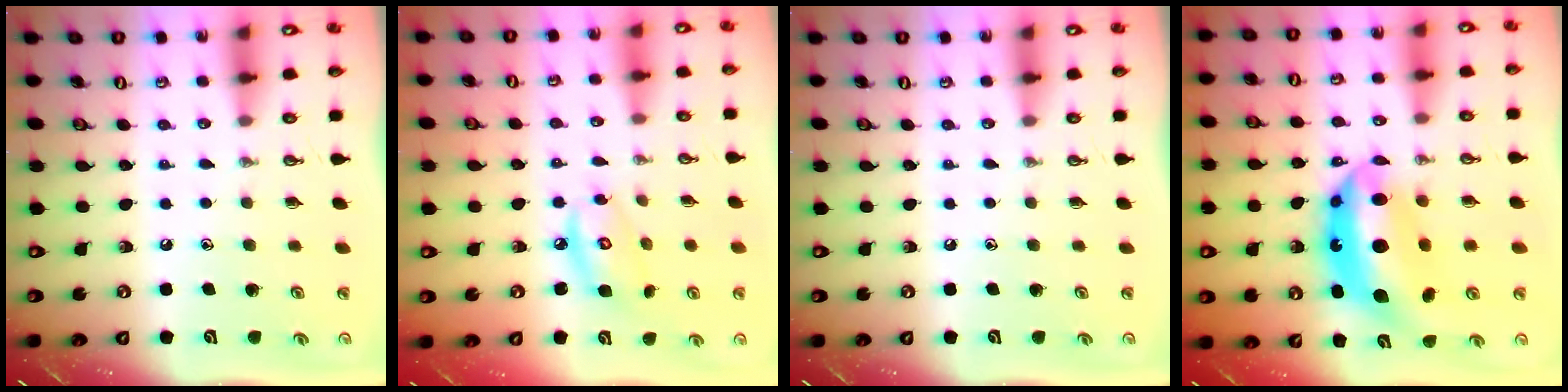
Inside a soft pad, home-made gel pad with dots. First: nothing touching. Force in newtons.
{"total": 7.9, "press": 7.8, "slide": 0.6}
{"total": 0.0}
{"total": 16.6, "press": 16.6, "slide": 1.3}